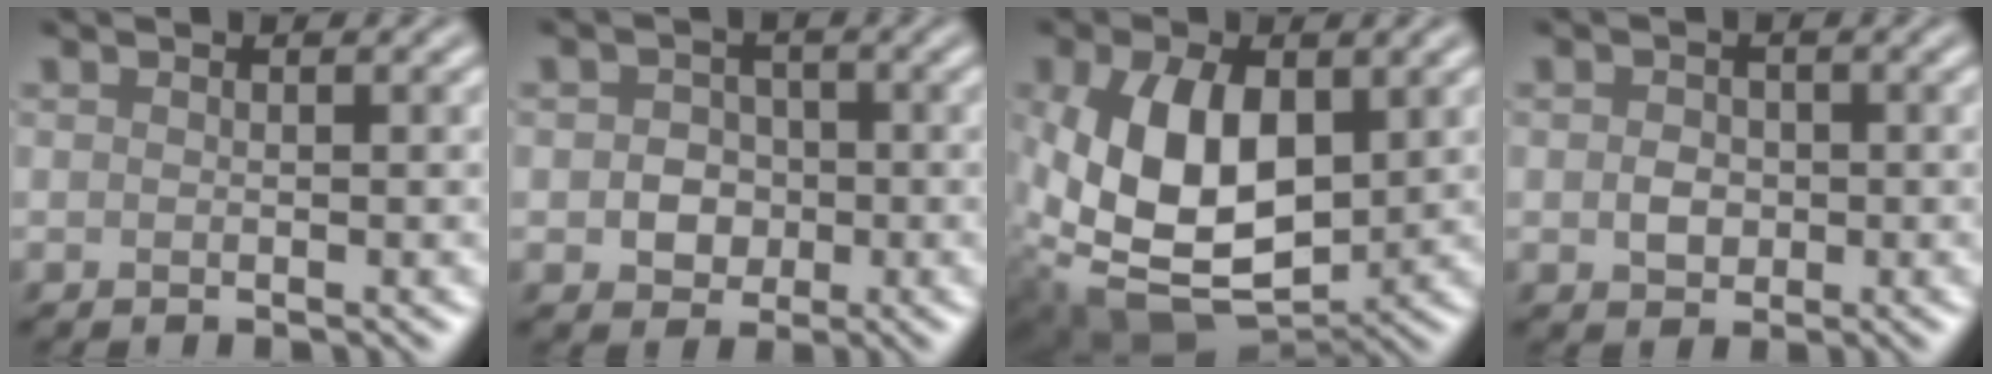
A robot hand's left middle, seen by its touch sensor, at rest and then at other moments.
{"total": 2.8, "force": [-0.4, 2.4, 1.3], "torque": [-0.016, -0.001, -0.013]}
{"total": 11.1, "force": [0.8, 6.8, 8.7], "torque": [-0.188, -0.013, 0.025]}
{"total": 2.0, "force": [-0.1, 1.6, 1.1], "torque": [-0.019, -0.002, -0.006]}